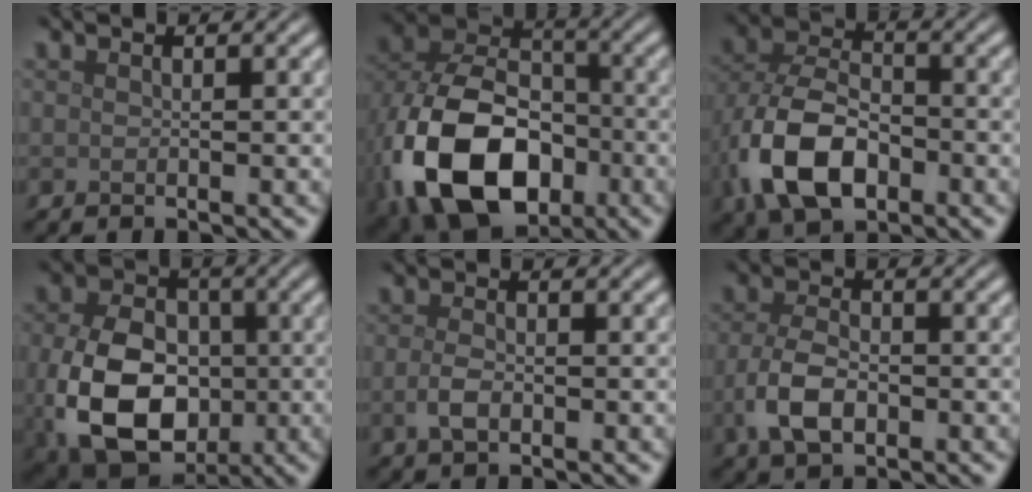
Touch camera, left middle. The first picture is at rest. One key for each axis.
{"total": 15.5, "fx": -5.2, "fy": 10.4, "fz": 10.2, "tx": -0.215, "ty": -0.036, "tz": -0.095}
{"total": 9.2, "fx": -3.3, "fy": 5.7, "fz": 6.5, "tx": -0.147, "ty": -0.006, "tz": -0.072}
{"total": 11.3, "fx": -1.7, "fy": 8.2, "fz": 7.7, "tx": -0.166, "ty": -0.030, "tz": -0.028}
{"total": 1.9, "fx": -0.5, "fy": 1.0, "fz": 1.5, "tx": -0.034, "ty": -0.003, "tz": -0.012}
{"total": 4.4, "fx": -1.3, "fy": 2.6, "fz": 3.3, "tx": -0.073, "ty": -0.004, "tz": -0.028}